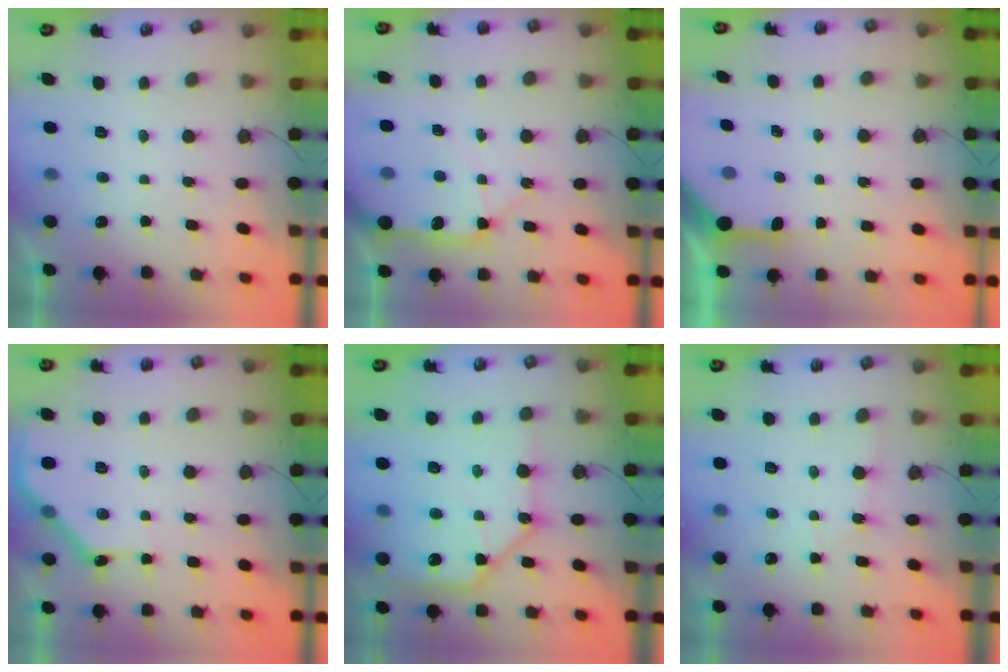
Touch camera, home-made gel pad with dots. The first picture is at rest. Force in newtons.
{"total": 14.3, "press": 14.2, "slide": 2.2}
{"total": 5.6, "press": 5.6, "slide": 0.4}
{"total": 12.8, "press": 12.8, "slide": 0.2}
{"total": 14.0, "press": 13.9, "slide": 1.4}
{"total": 3.6, "press": 3.5, "slide": 0.5}